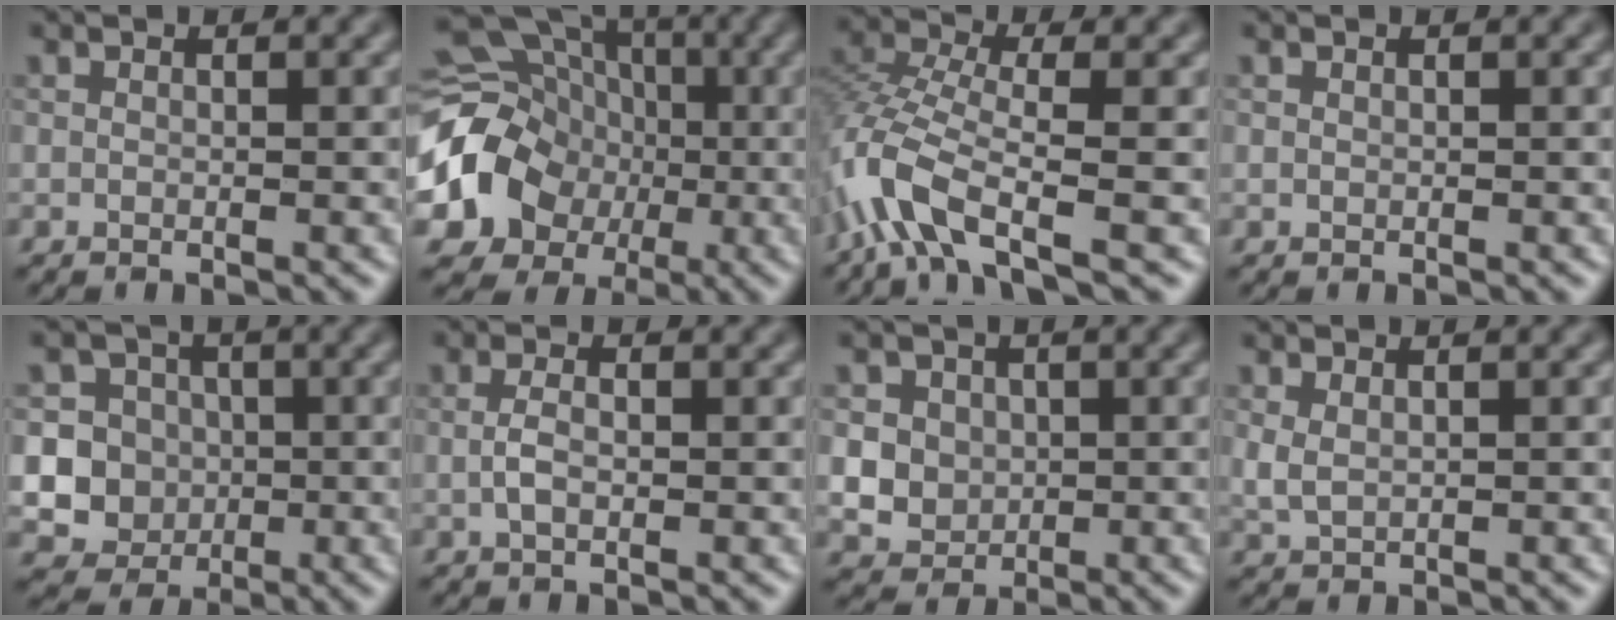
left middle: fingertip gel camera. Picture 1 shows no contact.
{"total": 13.4, "force": [-1.7, 11.9, 6.1], "torque": [-0.124, -0.007, -0.051]}
{"total": 6.2, "force": [-3.4, 2.0, 4.7], "torque": [-0.104, 0.002, -0.083]}
{"total": 0.0}
{"total": 8.4, "force": [-0.4, 8.1, 2.1], "torque": [-0.038, 0.018, -0.018]}
{"total": 1.7, "force": [-0.1, 0.8, 1.5], "torque": [-0.035, 0.002, -0.004]}
{"total": 5.2, "force": [1.1, 4.6, 2.1], "torque": [-0.042, 0.015, 0.015]}
{"total": 1.5, "force": [0.6, 0.8, 1.1], "torque": [-0.029, -0.001, 0.015]}